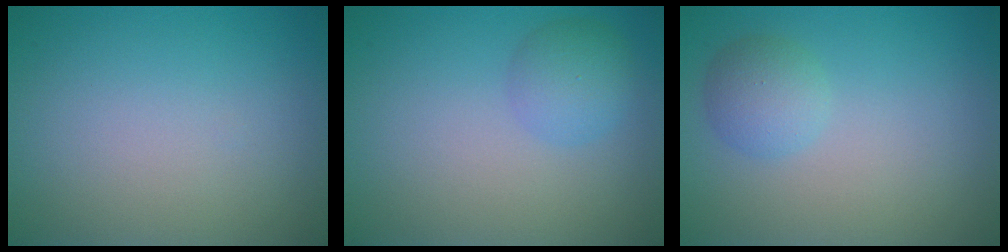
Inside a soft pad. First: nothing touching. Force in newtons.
{"total": 2.5, "press": 2.5, "slide": 0.1}
{"total": 2.3, "press": 2.3, "slide": 0.1}